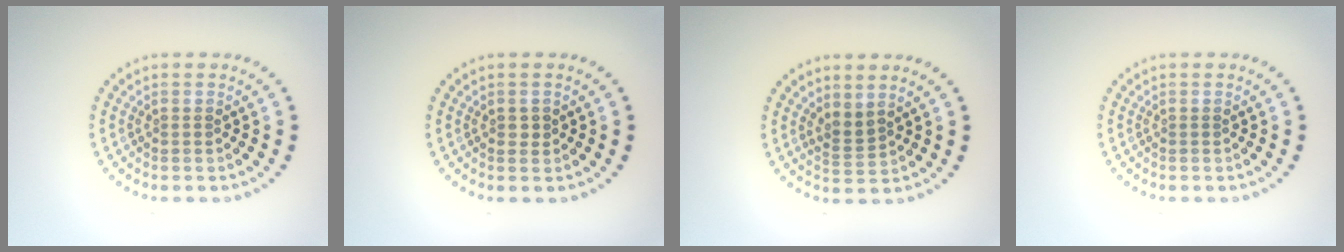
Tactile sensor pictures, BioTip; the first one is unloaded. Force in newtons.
{"total": 0.7, "press": 0.7, "slide": 0.0}
{"total": 1.8, "press": 1.3, "slide": 1.2}
{"total": 0.0}